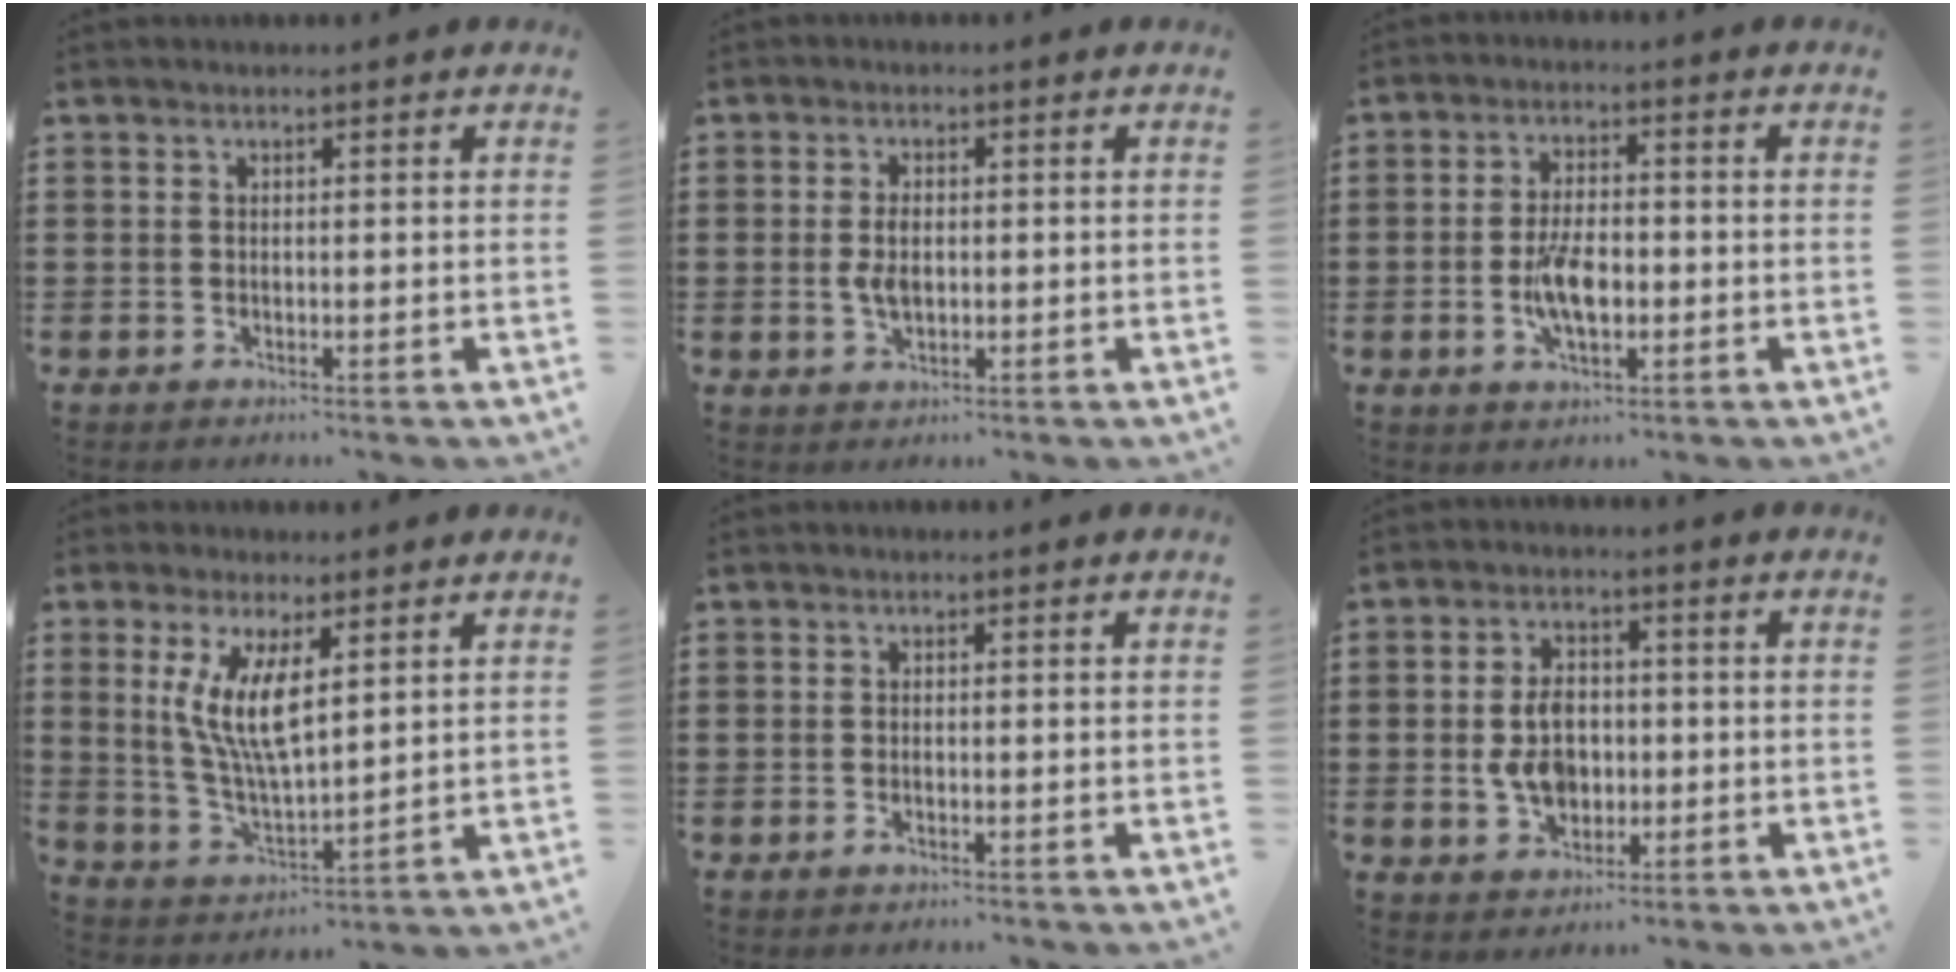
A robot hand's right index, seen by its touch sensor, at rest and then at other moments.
{"total": 3.4, "force": [-0.1, 1.8, 2.8], "torque": [-0.070, -0.002, -0.007]}
{"total": 6.3, "force": [-1.4, 2.8, 5.5], "torque": [-0.122, -0.003, -0.030]}
{"total": 8.5, "force": [2.7, 2.6, 7.6], "torque": [-0.160, -0.001, 0.046]}
{"total": 0.7, "force": [-0.4, 0.2, 0.5], "torque": [-0.012, -0.008, -0.004]}
{"total": 6.7, "force": [-0.6, 4.5, 4.9], "torque": [-0.103, 0.003, -0.015]}